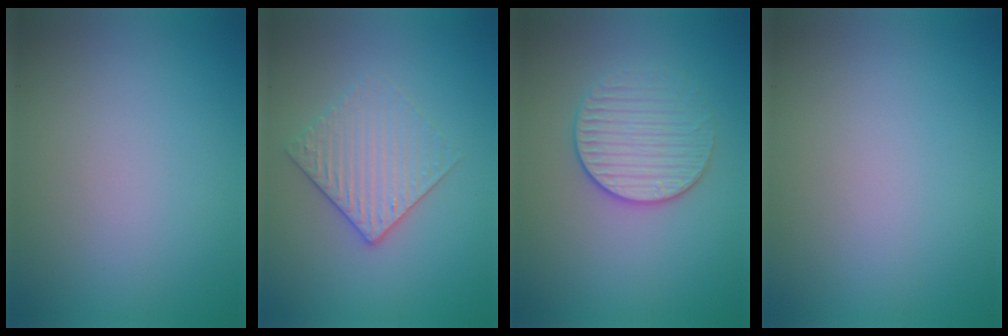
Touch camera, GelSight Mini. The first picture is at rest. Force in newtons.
{"total": 3.2, "press": 2.9, "slide": 1.4}
{"total": 3.2, "press": 3.0, "slide": 1.1}
{"total": 0.0}